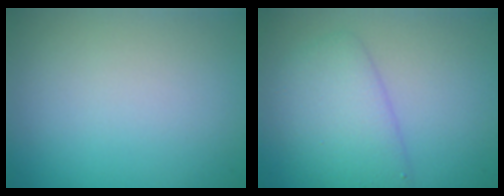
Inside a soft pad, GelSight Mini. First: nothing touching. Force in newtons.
{"total": 4.4, "press": 4.4, "slide": 0.0}